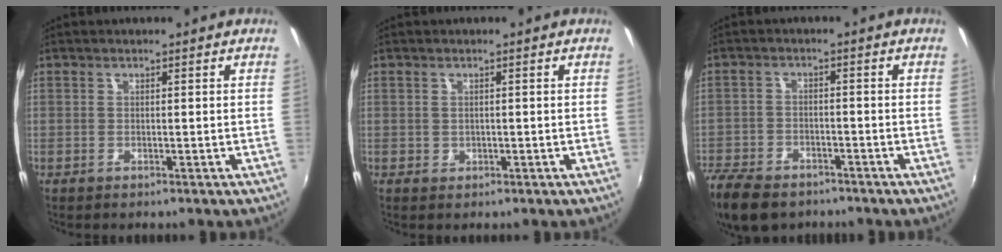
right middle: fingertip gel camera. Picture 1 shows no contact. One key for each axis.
{"total": 0.8, "fx": -0.1, "fy": 0.8, "fz": 0.1, "tx": 0.002, "ty": -0.002, "tz": -0.002}
{"total": 12.5, "fx": -9.1, "fy": 6.6, "fz": 5.5, "tx": -0.161, "ty": -0.023, "tz": -0.165}